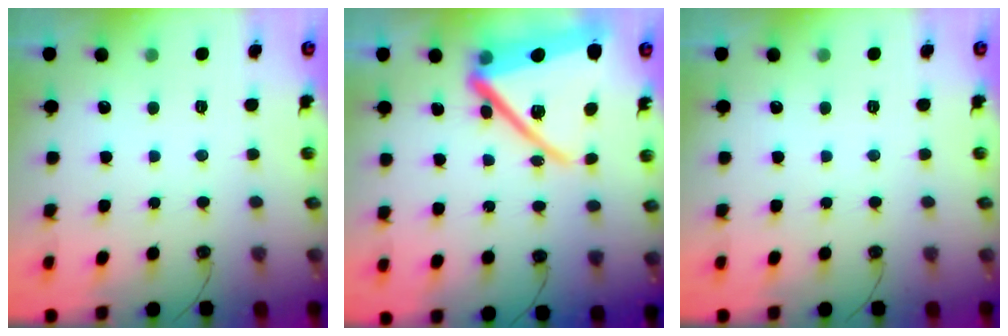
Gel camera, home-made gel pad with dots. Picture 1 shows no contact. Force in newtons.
{"total": 22.9, "press": 22.8, "slide": 1.7}
{"total": 0.0}